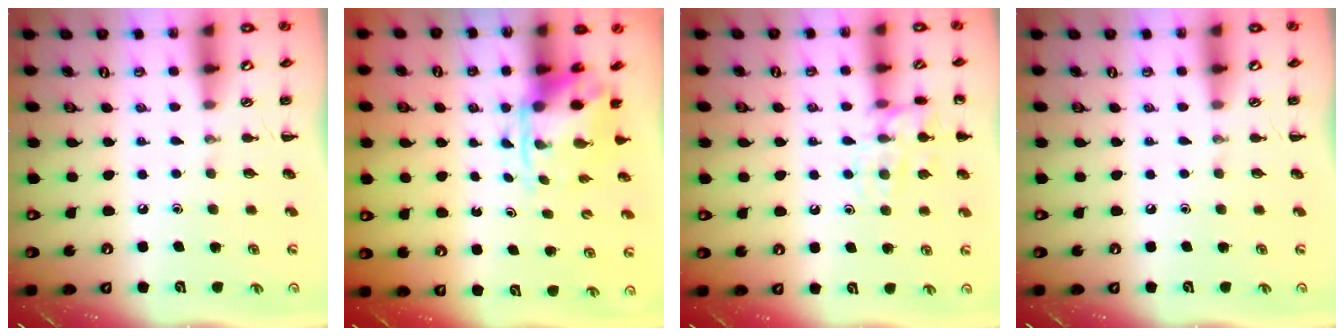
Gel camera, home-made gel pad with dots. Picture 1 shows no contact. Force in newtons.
{"total": 3.8, "press": 3.7, "slide": 0.9}
{"total": 12.5, "press": 12.5, "slide": 0.6}
{"total": 0.0}